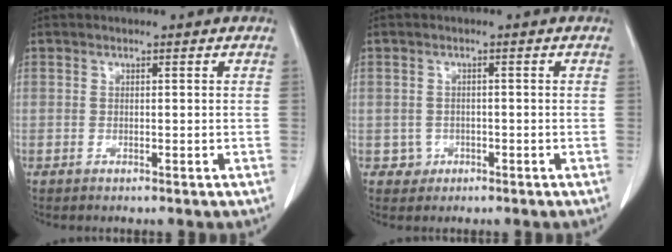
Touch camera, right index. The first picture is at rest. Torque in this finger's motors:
{"motor_torque": [-1.27, 0.88, -1.05, -0.21]}